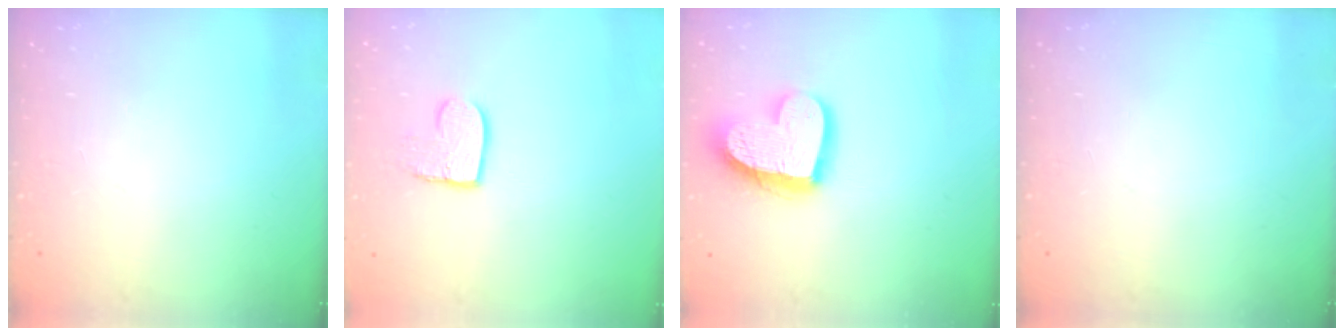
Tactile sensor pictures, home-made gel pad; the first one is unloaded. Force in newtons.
{"total": 8.4, "press": 8.4, "slide": 0.6}
{"total": 17.2, "press": 17.1, "slide": 1.5}
{"total": 0.0}